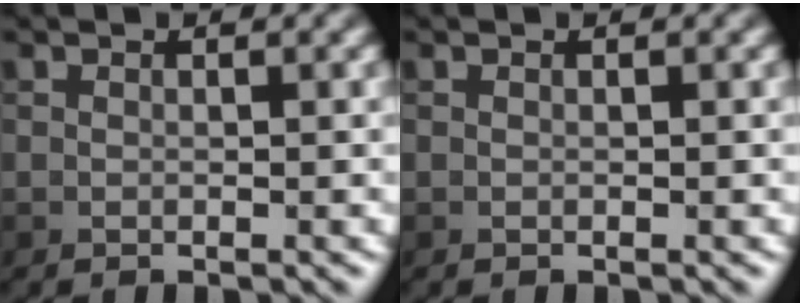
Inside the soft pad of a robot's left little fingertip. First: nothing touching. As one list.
[{"total": 0.0}]